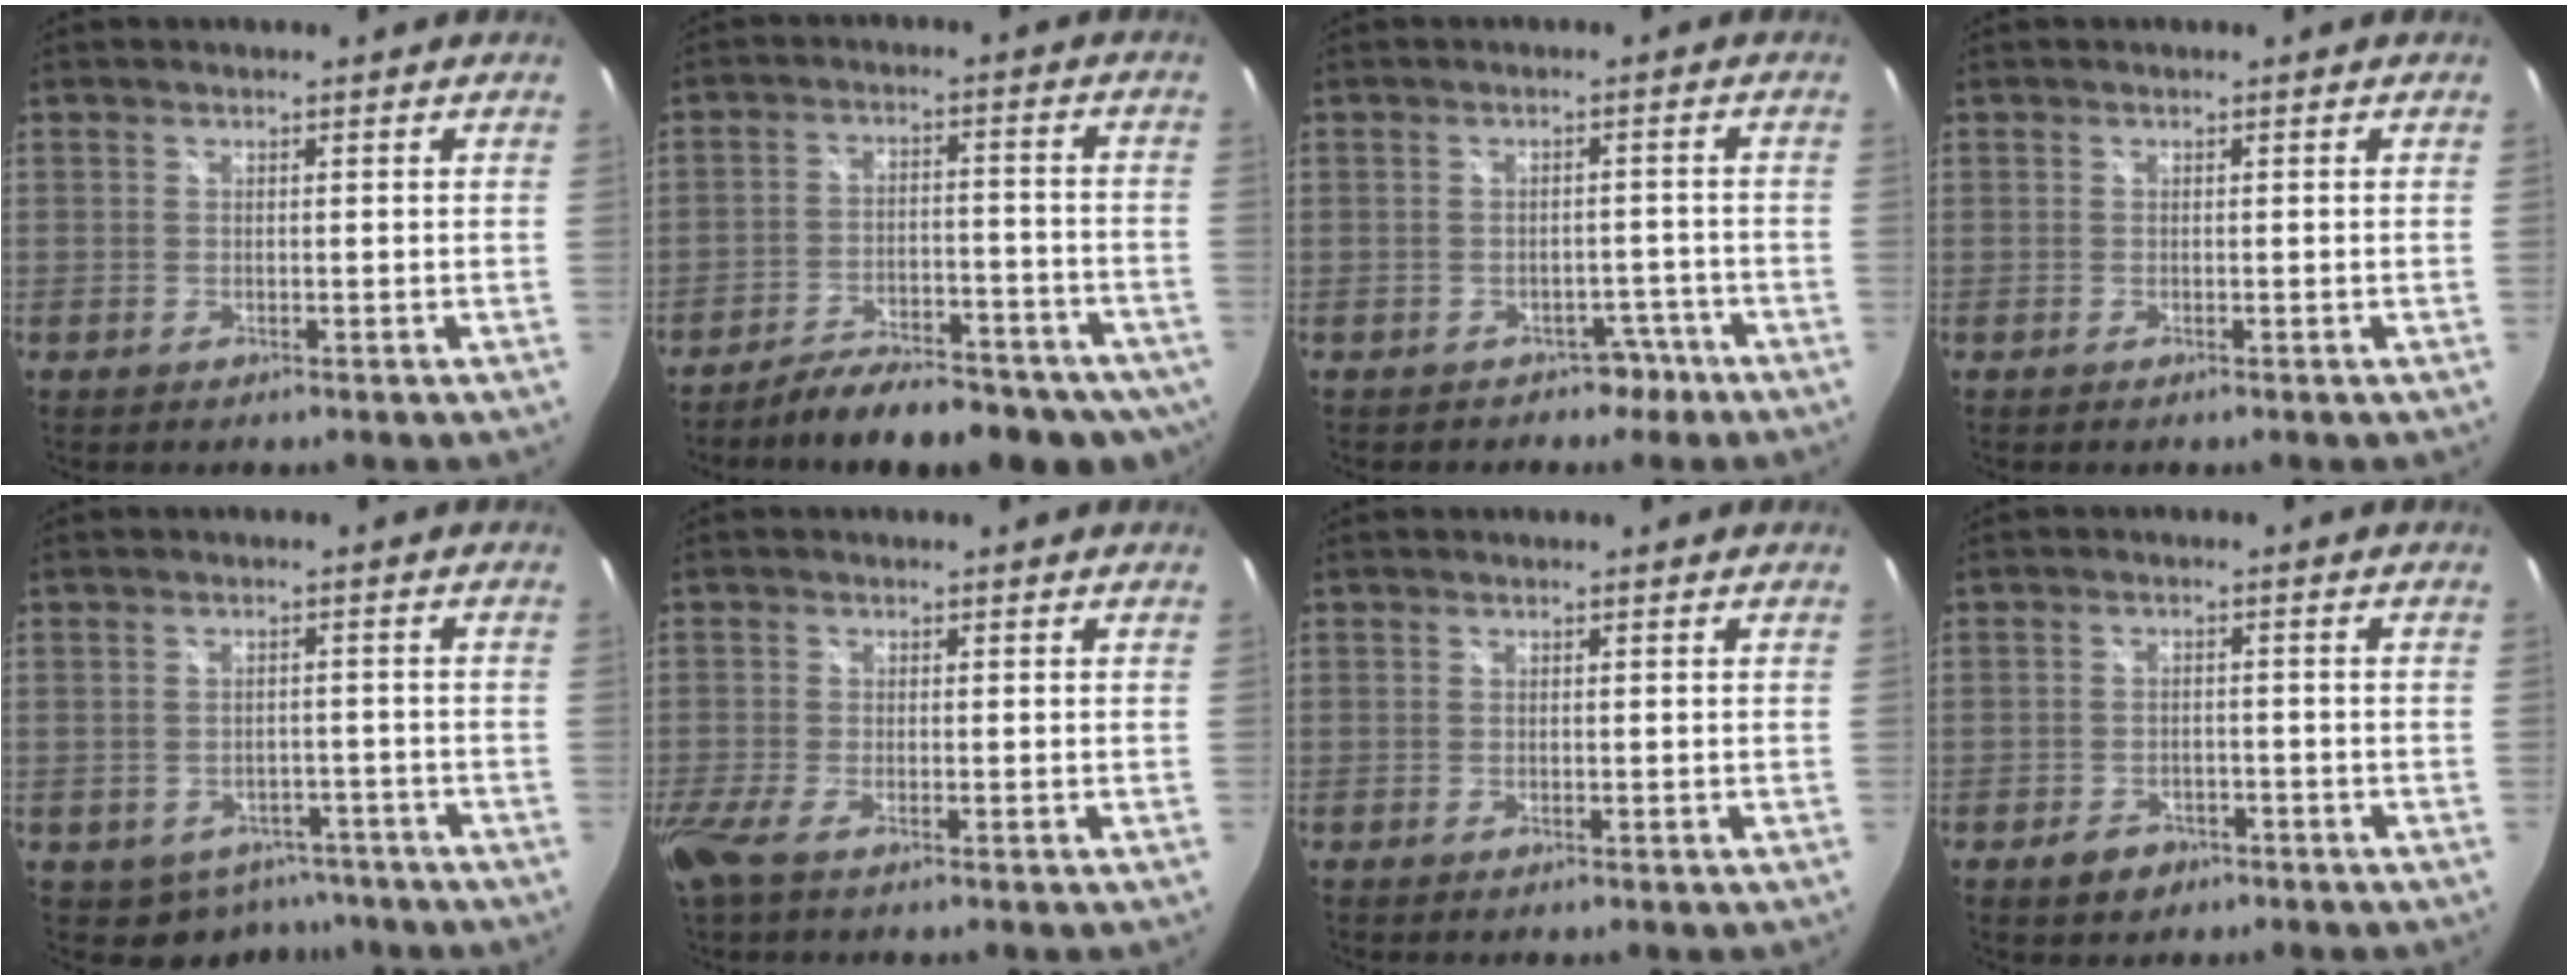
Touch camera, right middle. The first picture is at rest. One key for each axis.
{"total": 17.3, "fx": -13.6, "fy": 6.2, "fz": 8.8, "tx": -0.147, "ty": -0.013, "tz": -0.179}
{"total": 3.8, "fx": -2.6, "fy": 2.7, "fz": 0.8, "tx": -0.010, "ty": 0.016, "tz": -0.027}
{"total": 0.0}
{"total": 6.7, "fx": -4.5, "fy": 4.7, "fz": 1.6, "tx": -0.035, "ty": 0.007, "tz": -0.047}
{"total": 3.5, "fx": -2.2, "fy": 0.3, "fz": 2.7, "tx": -0.065, "ty": -0.014, "tz": -0.048}
{"total": 0.0}
{"total": 4.2, "fx": -2.7, "fy": 2.9, "fz": 1.4, "tx": -0.035, "ty": 0.005, "tz": -0.036}